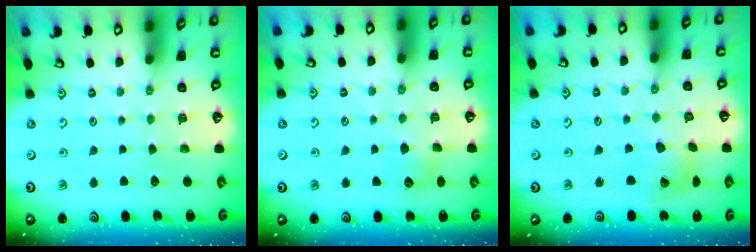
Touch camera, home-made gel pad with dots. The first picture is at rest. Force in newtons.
{"total": 5.8, "press": 5.8, "slide": 0.7}
{"total": 9.8, "press": 9.8, "slide": 1.3}